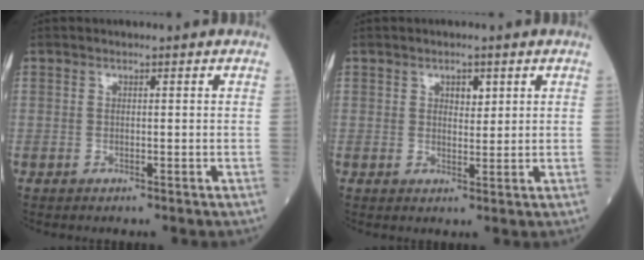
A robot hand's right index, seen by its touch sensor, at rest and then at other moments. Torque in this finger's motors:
{"motor_torque": [0.02, 0.02, -0.01, -0.01]}